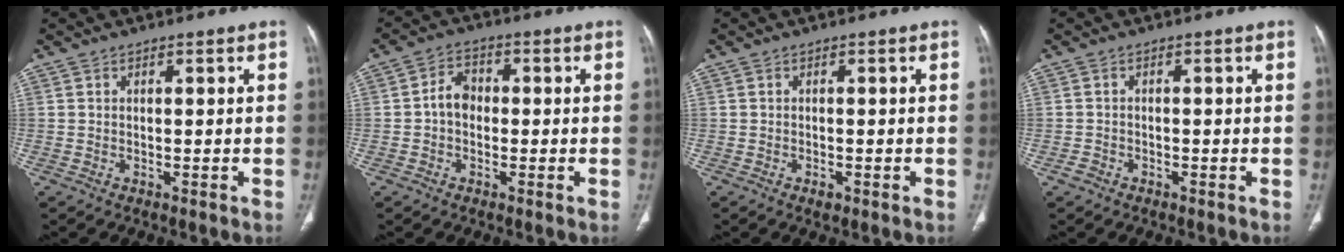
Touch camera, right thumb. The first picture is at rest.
{"total": 4.6, "force": [-0.4, 3.6, 2.9], "torque": [-0.036, 0.017, -0.018]}
{"total": 1.2, "force": [-0.6, 0.7, 0.8], "torque": [-0.013, 0.000, -0.007]}
{"total": 1.4, "force": [-0.9, 1.0, 0.3], "torque": [-0.008, 0.005, -0.019]}